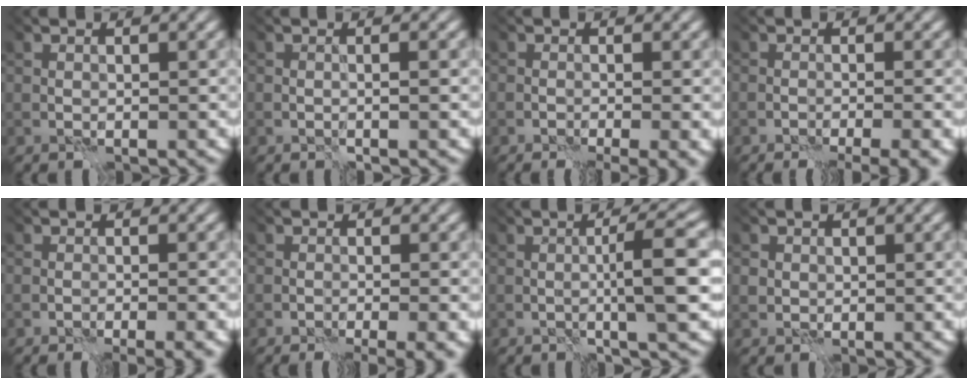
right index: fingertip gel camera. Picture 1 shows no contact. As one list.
[{"total": 0.8, "force": [-0.4, -0.5, 0.6], "torque": [-0.006, -0.001, -0.007]}, {"total": 3.4, "force": [-1.0, 1.4, 2.9], "torque": [-0.029, -0.007, -0.016]}, {"total": 4.2, "force": [-1.8, 1.6, 3.4], "torque": [-0.029, -0.003, -0.025]}, {"total": 2.4, "force": [-1.2, 0.8, 1.9], "torque": [-0.011, -0.004, -0.018]}, {"total": 3.4, "force": [-1.2, 1.2, 2.9], "torque": [-0.028, -0.006, -0.020]}, {"total": 4.4, "force": [-0.5, -0.1, 4.4], "torque": [-0.072, 0.008, -0.009]}, {"total": 0.9, "force": [0.2, 0.9, -0.1], "torque": [-0.003, -0.001, 0.001]}]